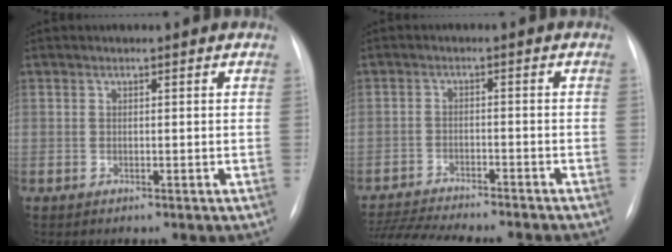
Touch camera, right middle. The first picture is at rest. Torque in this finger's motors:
{"motor_torque": [0.91, -1.23, 0.18, 0.04]}